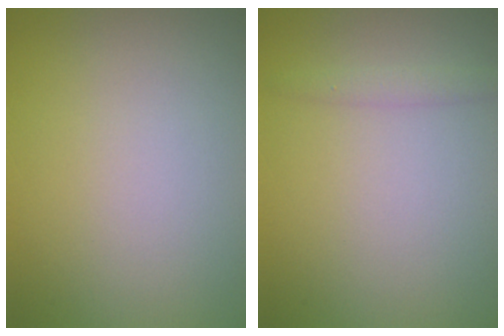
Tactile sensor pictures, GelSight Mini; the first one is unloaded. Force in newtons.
{"total": 1.1, "press": 1.1, "slide": 0.1}